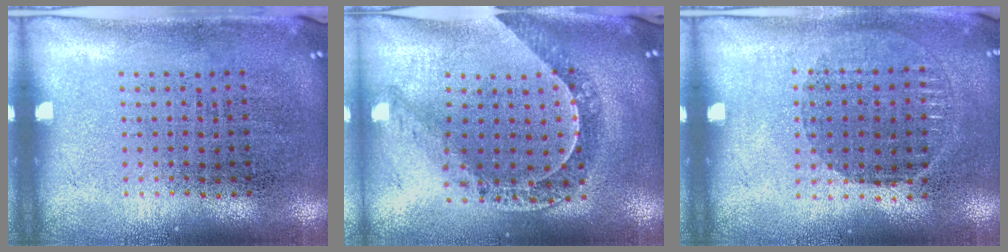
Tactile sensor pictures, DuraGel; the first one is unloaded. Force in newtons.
{"total": 1.2, "press": 1.2, "slide": 0.3}
{"total": 0.9, "press": 0.8, "slide": 0.3}